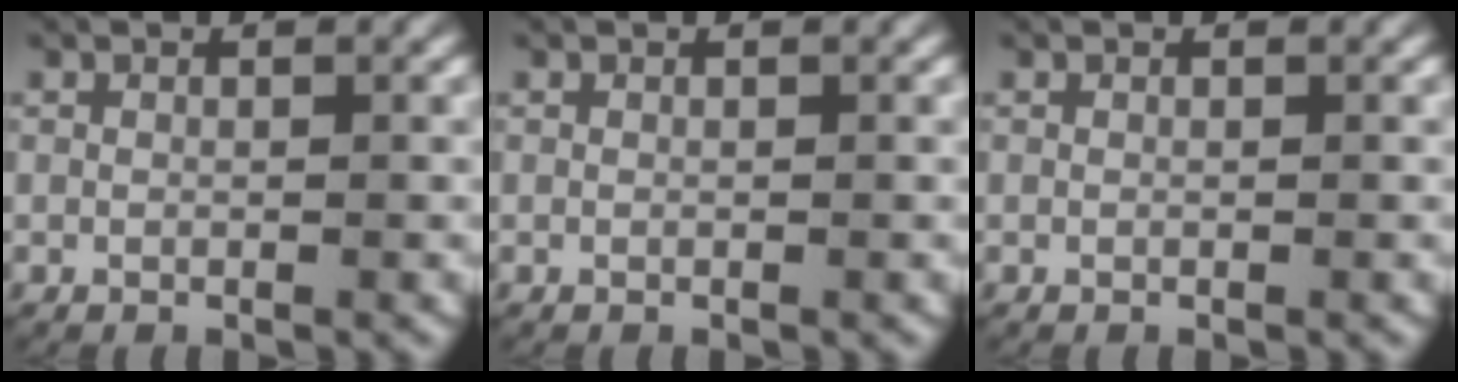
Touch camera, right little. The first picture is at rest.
{"total": 0.0}
{"total": 0.0}